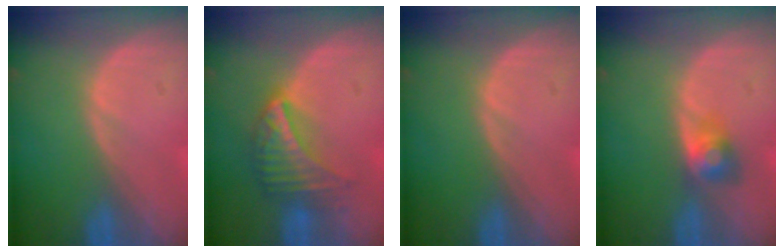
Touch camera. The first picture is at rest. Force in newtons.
{"total": 6.7, "press": 6.1, "slide": 2.7}
{"total": 0.0}
{"total": 3.1, "press": 3.1, "slide": 0.1}